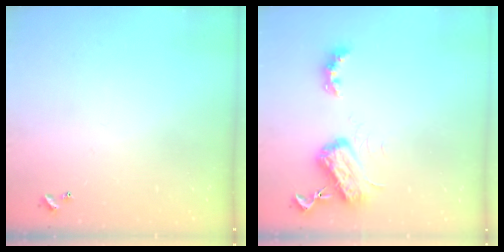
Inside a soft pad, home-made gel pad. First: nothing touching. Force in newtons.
{"total": 6.2, "press": 6.2, "slide": 0.8}